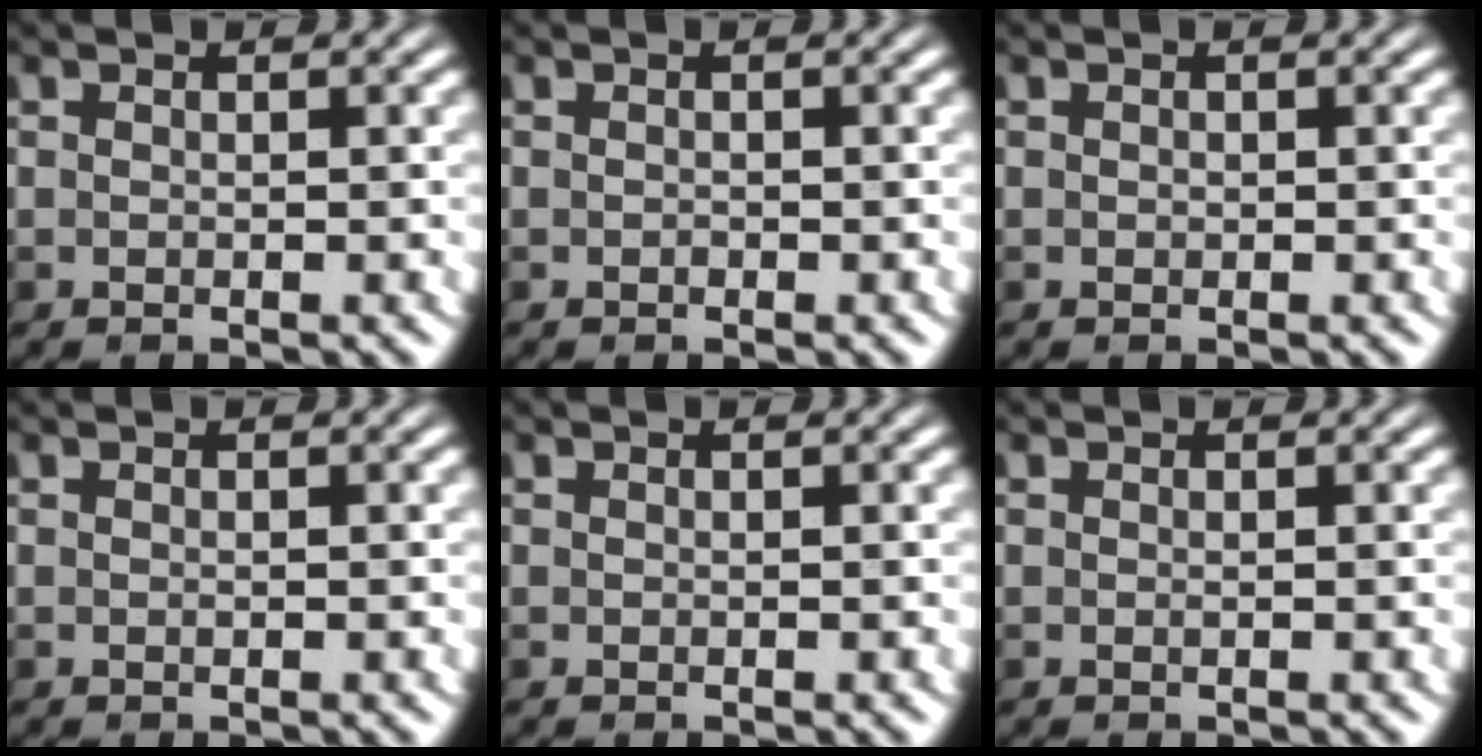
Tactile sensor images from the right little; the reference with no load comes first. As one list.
[{"total": 0.0}, {"total": 0.0}, {"total": 0.0}, {"total": 0.0}, {"total": 0.0}]